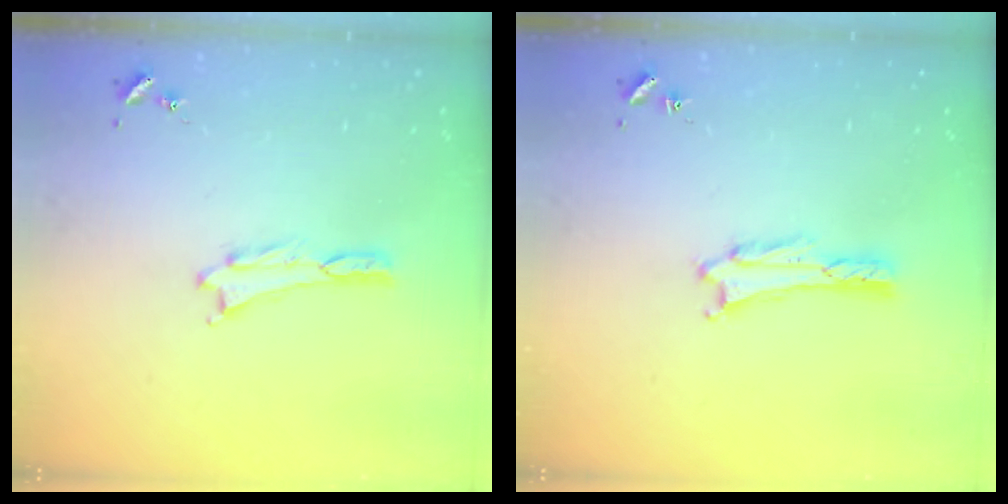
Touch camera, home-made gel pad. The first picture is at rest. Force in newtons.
{"total": 1.8, "press": 1.8, "slide": 0.2}